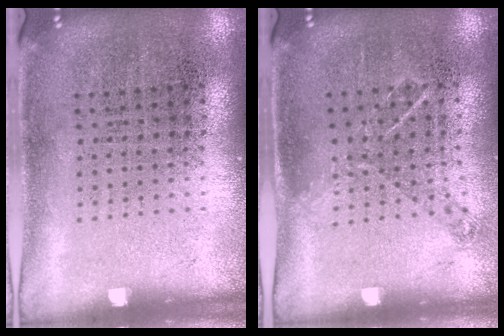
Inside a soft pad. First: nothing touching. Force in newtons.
{"total": 0.9, "press": 0.8, "slide": 0.3}